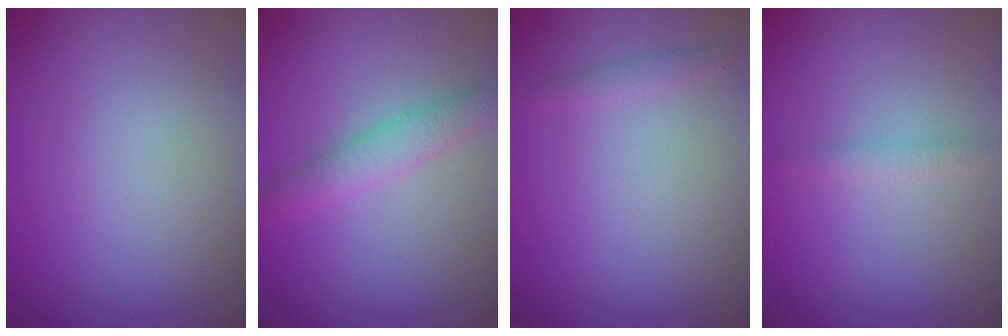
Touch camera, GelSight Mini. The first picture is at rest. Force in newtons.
{"total": 2.7, "press": 2.7, "slide": 0.0}
{"total": 0.8, "press": 0.8, "slide": 0.0}
{"total": 1.1, "press": 1.1, "slide": 0.0}